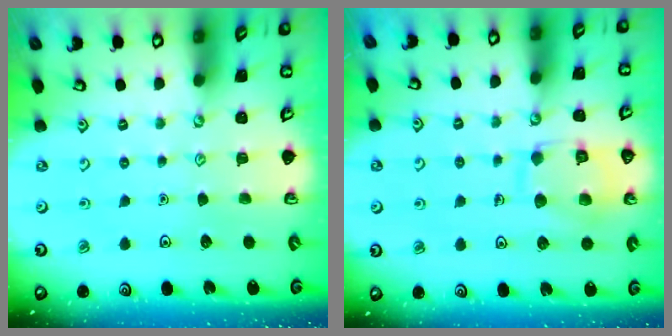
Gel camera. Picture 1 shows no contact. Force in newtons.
{"total": 11.9, "press": 11.9, "slide": 0.9}